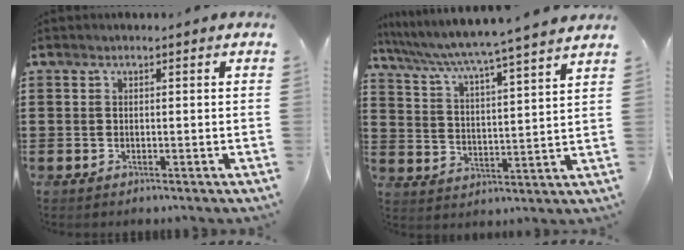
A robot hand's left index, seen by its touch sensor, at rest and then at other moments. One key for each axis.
{"total": 4.5, "fx": 4.0, "fy": -1.2, "fz": 1.8, "tx": -0.056, "ty": -0.041, "tz": 0.057}